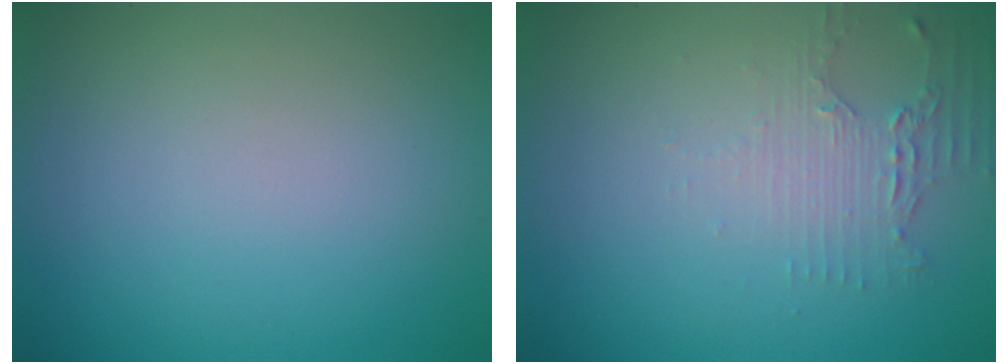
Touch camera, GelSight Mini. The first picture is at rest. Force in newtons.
{"total": 2.1, "press": 1.6, "slide": 1.4}